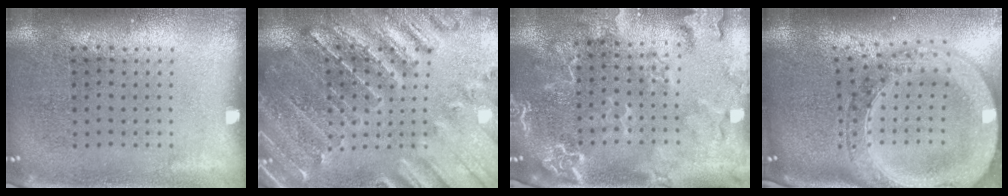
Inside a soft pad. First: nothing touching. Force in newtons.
{"total": 1.6, "press": 1.6, "slide": 0.3}
{"total": 2.8, "press": 2.5, "slide": 1.3}
{"total": 4.0, "press": 3.1, "slide": 2.5}